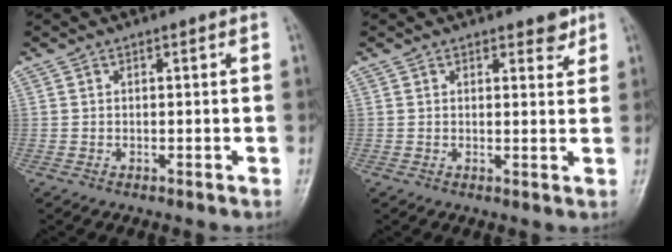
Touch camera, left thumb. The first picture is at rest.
{"total": 2.7, "force": [2.0, 1.3, 1.4], "torque": [-0.002, -0.012, 0.025]}